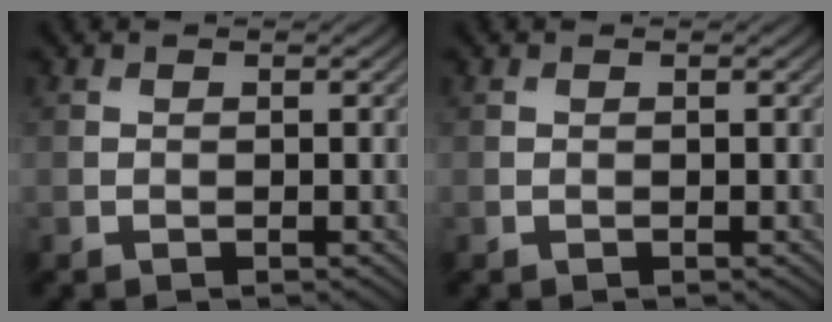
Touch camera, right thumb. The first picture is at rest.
{"total": 0.0}